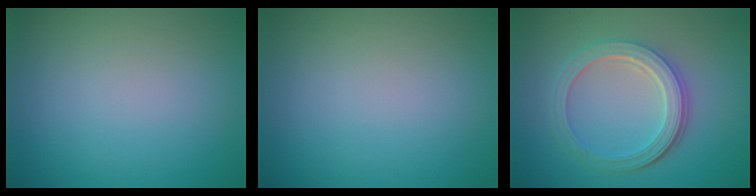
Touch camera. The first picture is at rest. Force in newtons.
{"total": 0.0}
{"total": 5.0, "press": 3.8, "slide": 3.2}